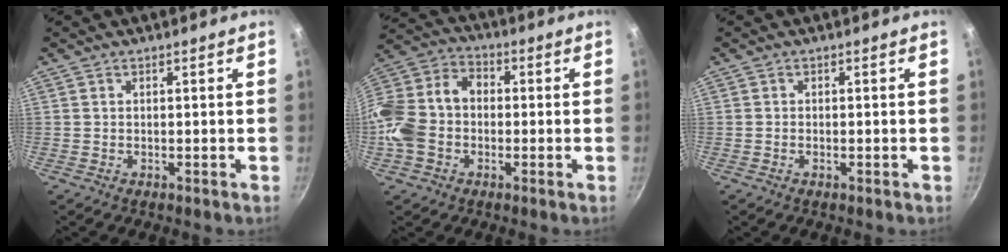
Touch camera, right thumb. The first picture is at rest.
{"total": 15.3, "force": [-2.3, 11.7, 9.5], "torque": [-0.180, 0.047, -0.060]}
{"total": 0.6, "force": [-0.3, 0.2, 0.4], "torque": [-0.009, 0.004, -0.008]}